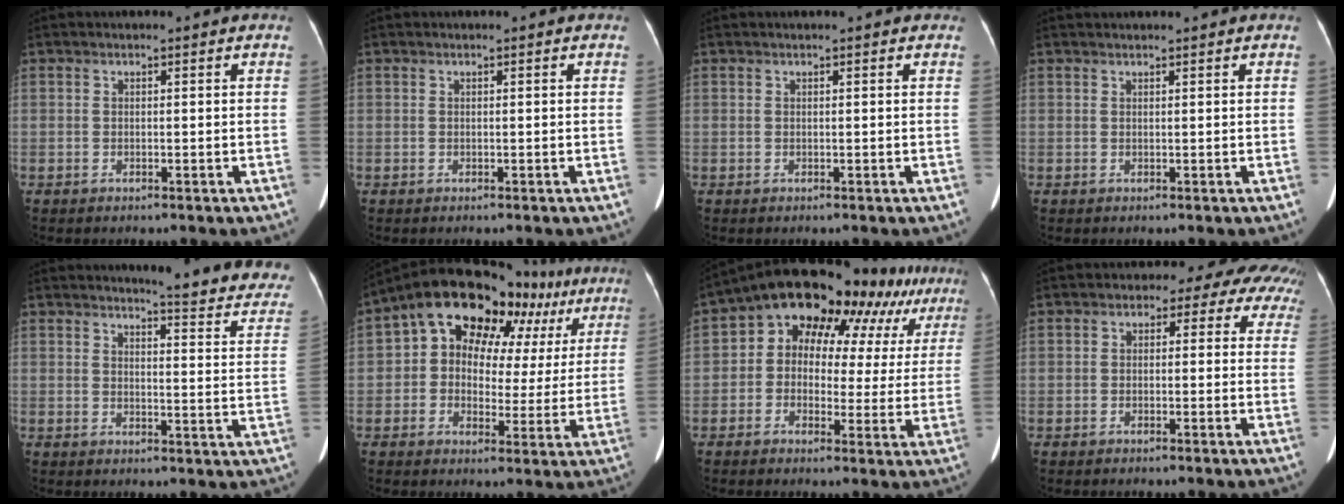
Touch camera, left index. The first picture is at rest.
{"total": 0.0}
{"total": 2.1, "force": [1.7, 0.6, 1.0], "torque": [-0.010, 0.025, 0.014]}
{"total": 2.4, "force": [2.3, -0.1, 0.9], "torque": [-0.007, 0.029, 0.036]}
{"total": 15.9, "force": [14.8, 1.7, 5.6], "torque": [-0.040, -0.080, 0.143]}
{"total": 15.4, "force": [8.1, 9.3, 9.2], "torque": [-0.119, 0.045, 0.103]}
{"total": 14.5, "force": [7.8, 7.2, 9.9], "torque": [-0.142, 0.054, 0.089]}
{"total": 9.1, "force": [5.4, 5.1, 5.1], "torque": [-0.044, 0.040, 0.039]}